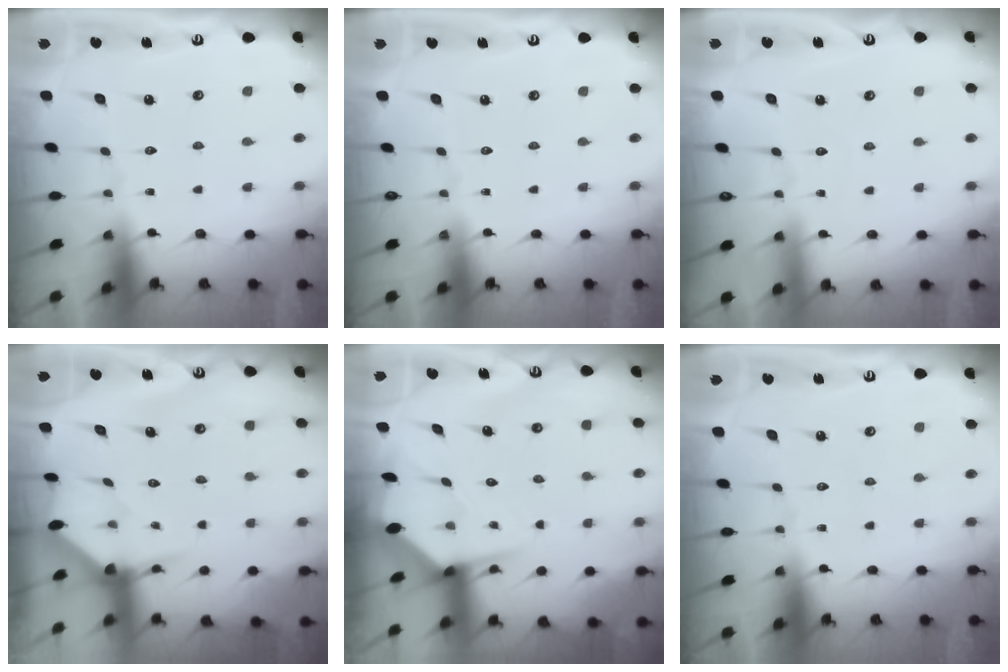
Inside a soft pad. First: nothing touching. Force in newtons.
{"total": 0.0}
{"total": 2.6, "press": 2.6, "slide": 0.3}
{"total": 3.3, "press": 3.3, "slide": 0.1}
{"total": 4.4, "press": 4.3, "slide": 0.7}
{"total": 0.0}